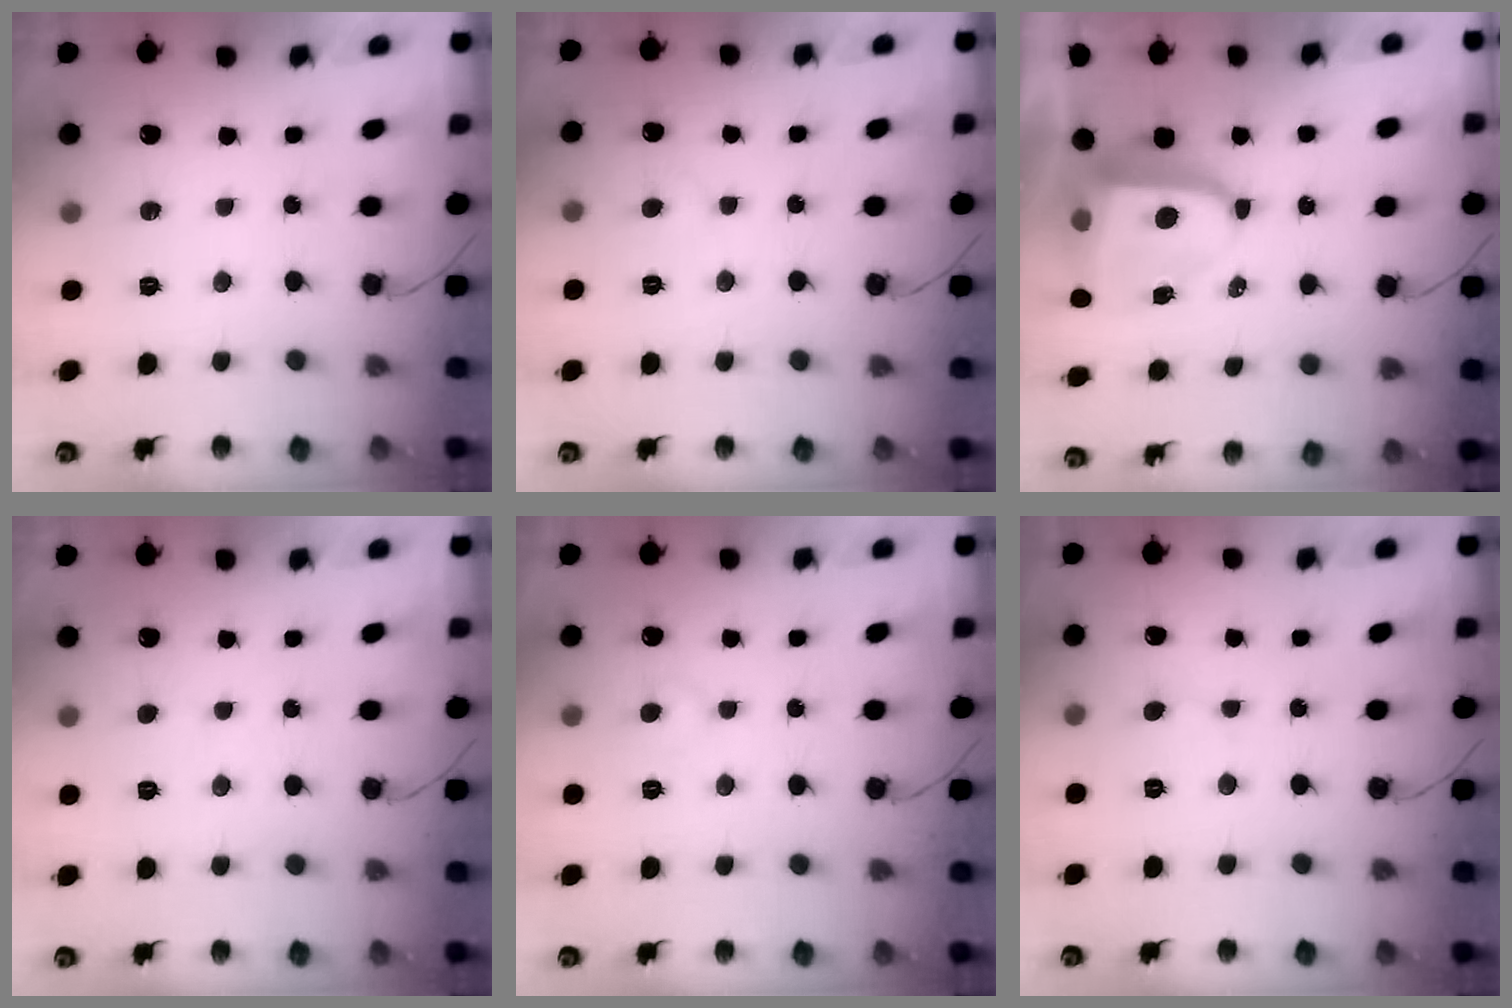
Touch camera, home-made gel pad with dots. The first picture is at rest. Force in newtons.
{"total": 3.3, "press": 3.3, "slide": 0.3}
{"total": 6.5, "press": 6.5, "slide": 0.6}
{"total": 2.3, "press": 2.3, "slide": 0.2}
{"total": 5.3, "press": 5.2, "slide": 0.5}
{"total": 2.6, "press": 2.6, "slide": 0.2}